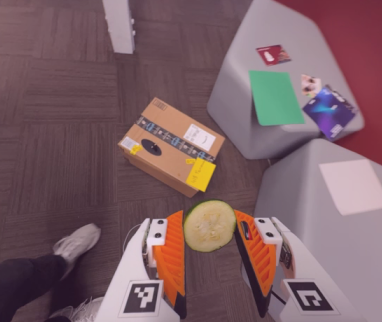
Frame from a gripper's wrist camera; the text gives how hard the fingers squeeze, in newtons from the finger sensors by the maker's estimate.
{"total": 6.7, "left": 7.0, "right": 6.4}